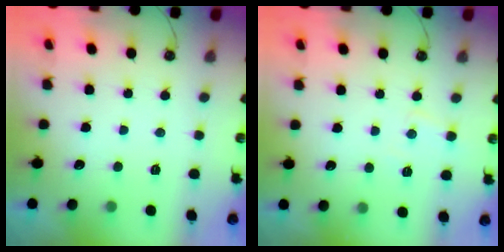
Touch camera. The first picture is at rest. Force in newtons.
{"total": 5.9, "press": 5.8, "slide": 0.7}